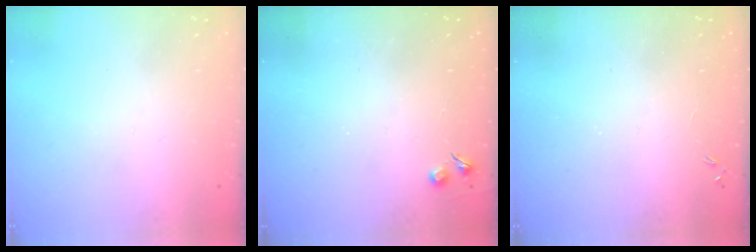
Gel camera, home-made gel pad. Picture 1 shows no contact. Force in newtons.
{"total": 2.3, "press": 2.3, "slide": 0.4}
{"total": 0.0}